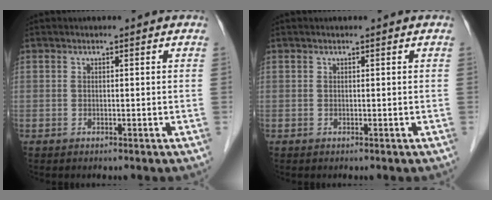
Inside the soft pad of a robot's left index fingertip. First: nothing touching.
{"total": 0.0}